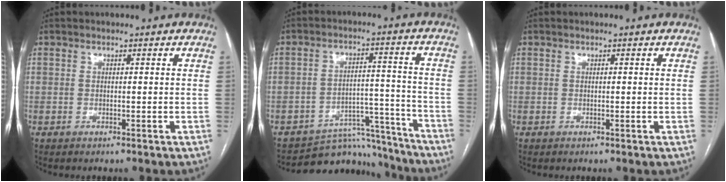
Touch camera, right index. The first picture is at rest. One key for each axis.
{"total": 11.1, "fx": -10.6, "fy": 3.4, "fz": -0.3, "tx": 0.024, "ty": 0.052, "tz": -0.151}
{"total": 0.0}